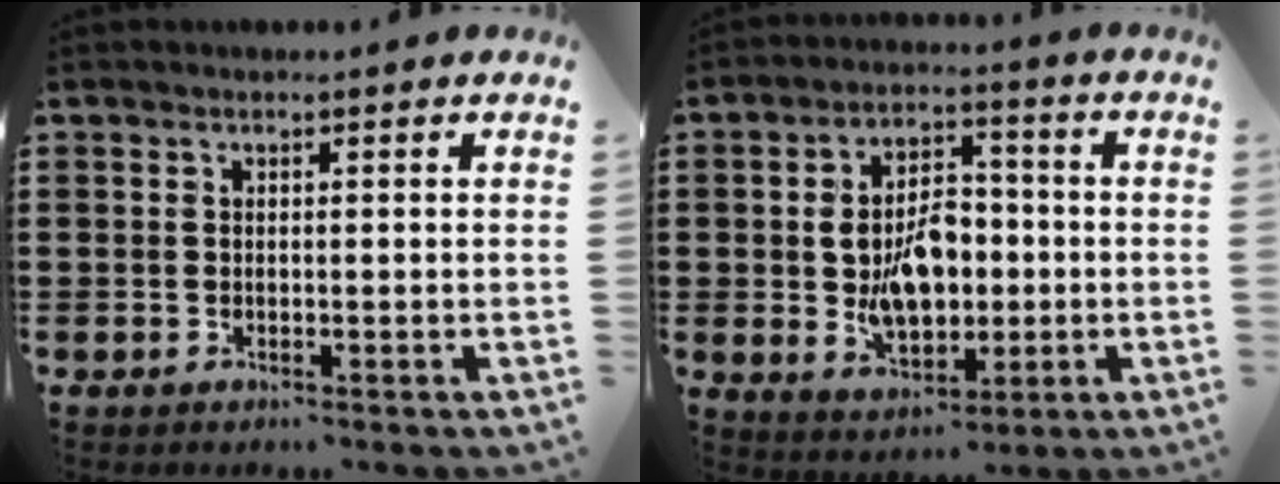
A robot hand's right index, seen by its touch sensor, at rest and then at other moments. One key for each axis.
{"total": 9.3, "fx": -0.7, "fy": 6.0, "fz": 7.1, "tx": -0.121, "ty": 0.006, "tz": -0.017}